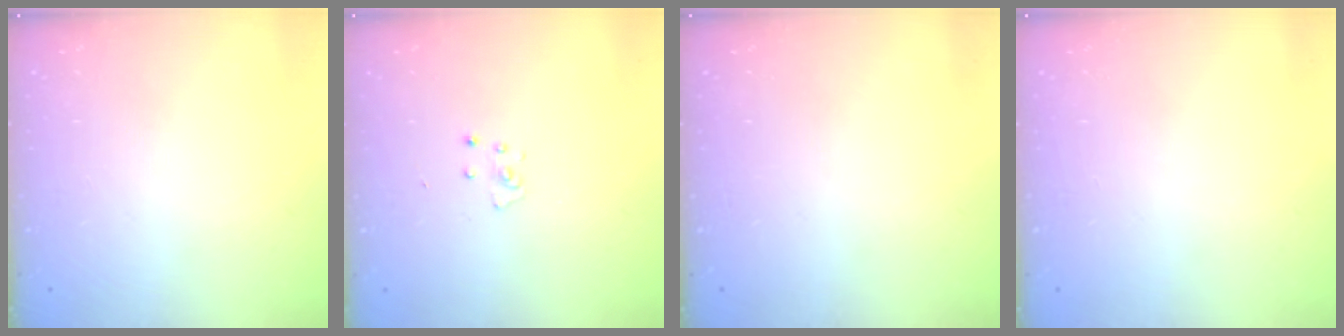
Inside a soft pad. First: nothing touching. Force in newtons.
{"total": 2.6, "press": 2.6, "slide": 0.2}
{"total": 0.0}
{"total": 0.0}